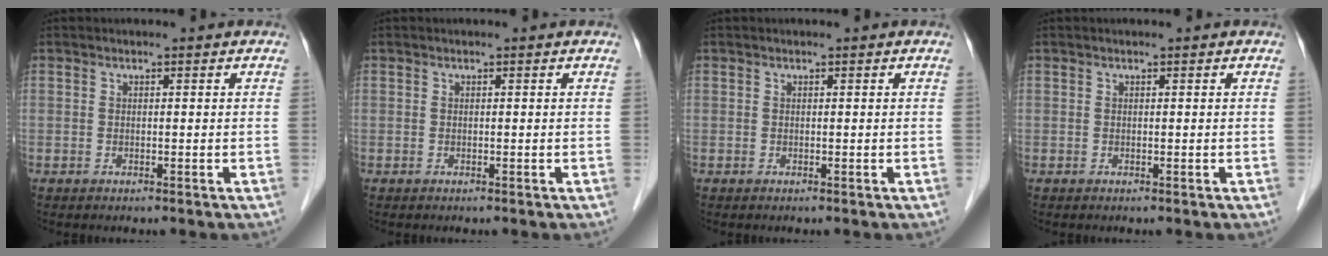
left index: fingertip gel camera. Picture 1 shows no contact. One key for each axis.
{"total": 0.0}
{"total": 0.0}
{"total": 0.0}